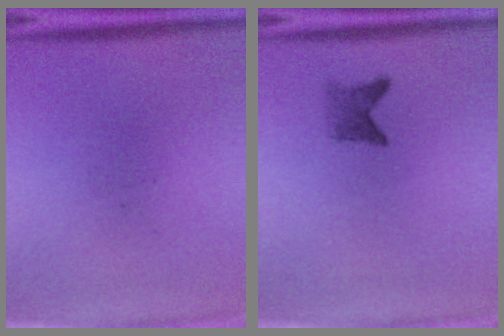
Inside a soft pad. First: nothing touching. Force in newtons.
{"total": 2.0}